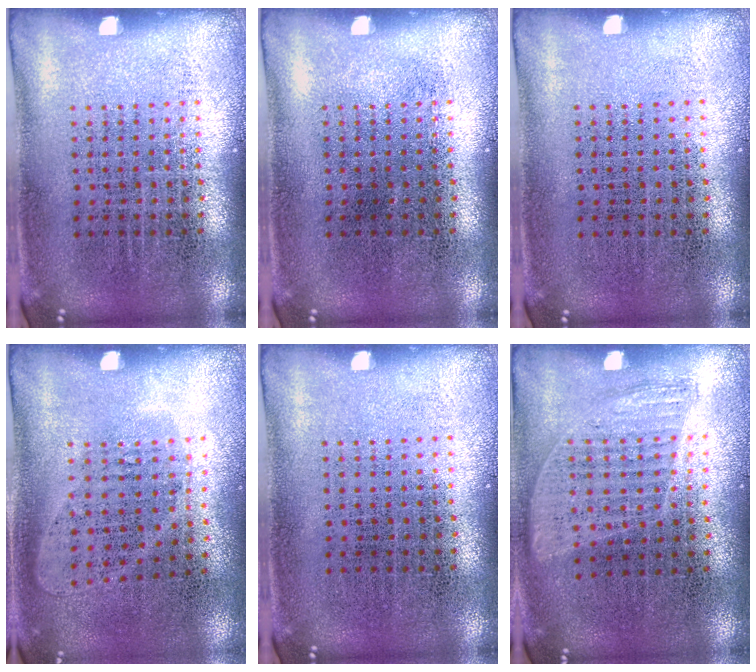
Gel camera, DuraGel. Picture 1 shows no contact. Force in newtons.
{"total": 0.0}
{"total": 0.0}
{"total": 0.9, "press": 0.8, "slide": 0.4}
{"total": 0.0}
{"total": 0.9, "press": 0.8, "slide": 0.4}